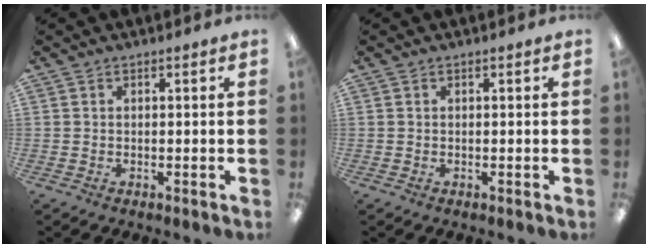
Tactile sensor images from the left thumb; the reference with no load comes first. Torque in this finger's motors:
{"motor_torque": [0.00, 0.00, -0.11, 0.11, 0.00]}